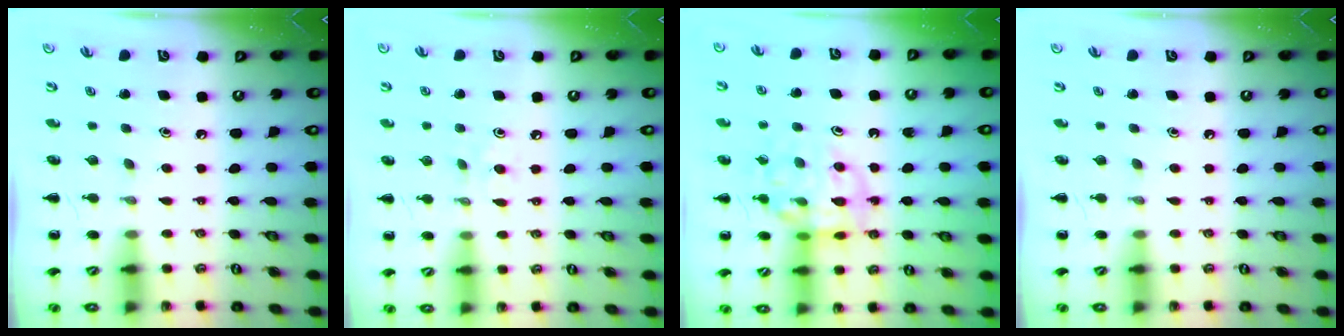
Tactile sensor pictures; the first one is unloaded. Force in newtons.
{"total": 5.3, "press": 5.0, "slide": 1.7}
{"total": 12.7, "press": 12.6, "slide": 1.6}
{"total": 0.0}